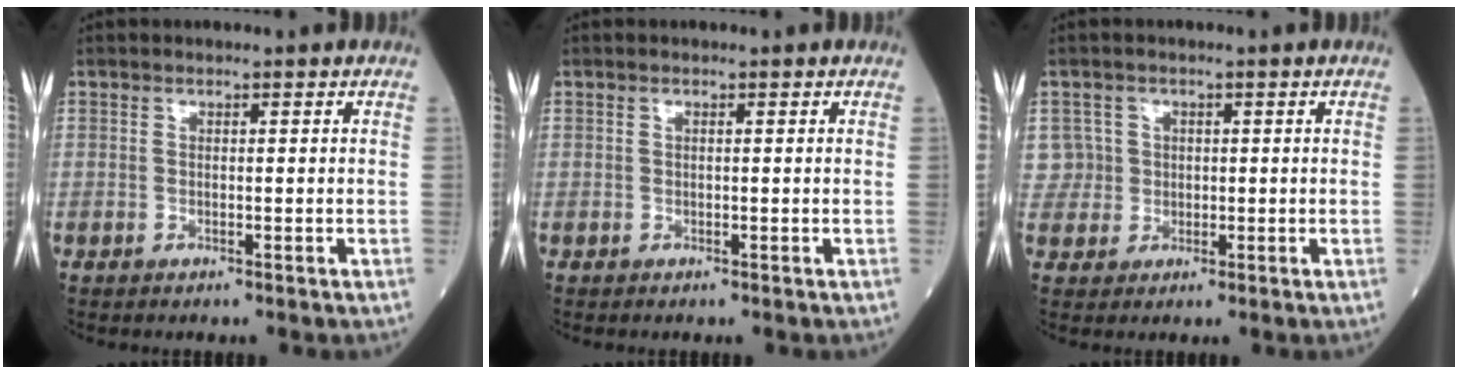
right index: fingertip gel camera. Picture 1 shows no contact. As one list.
[{"total": 0.0}, {"total": 3.4, "force": [0.7, 3.3, -0.5], "torque": [0.025, 0.010, 0.010]}]